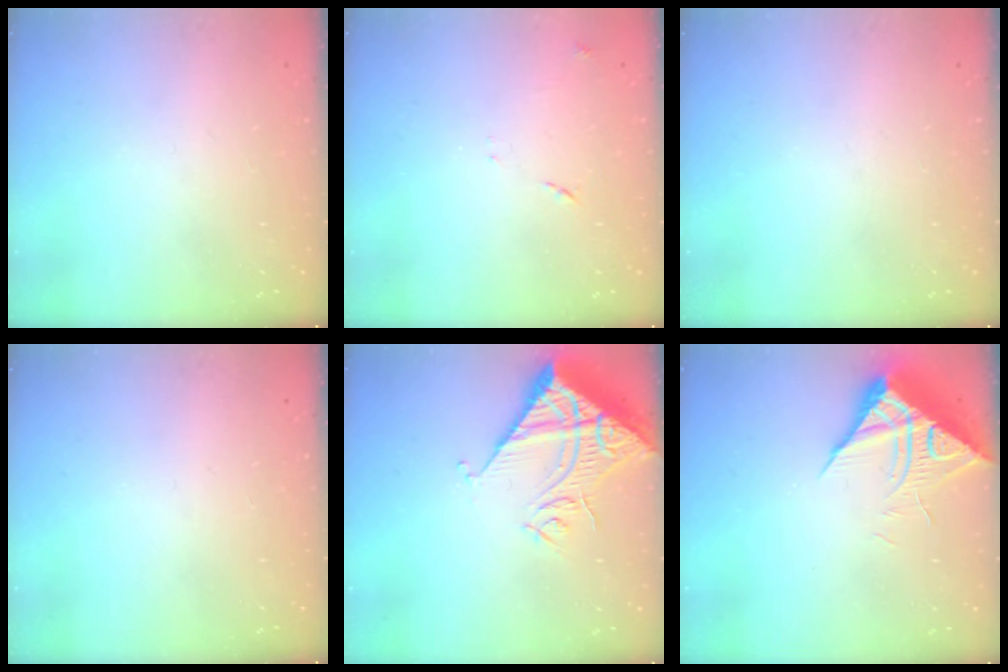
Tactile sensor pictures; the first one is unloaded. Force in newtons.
{"total": 8.5, "press": 8.5, "slide": 0.7}
{"total": 0.0}
{"total": 0.0}
{"total": 13.5, "press": 13.4, "slide": 1.7}
{"total": 10.0, "press": 10.0, "slide": 0.6}